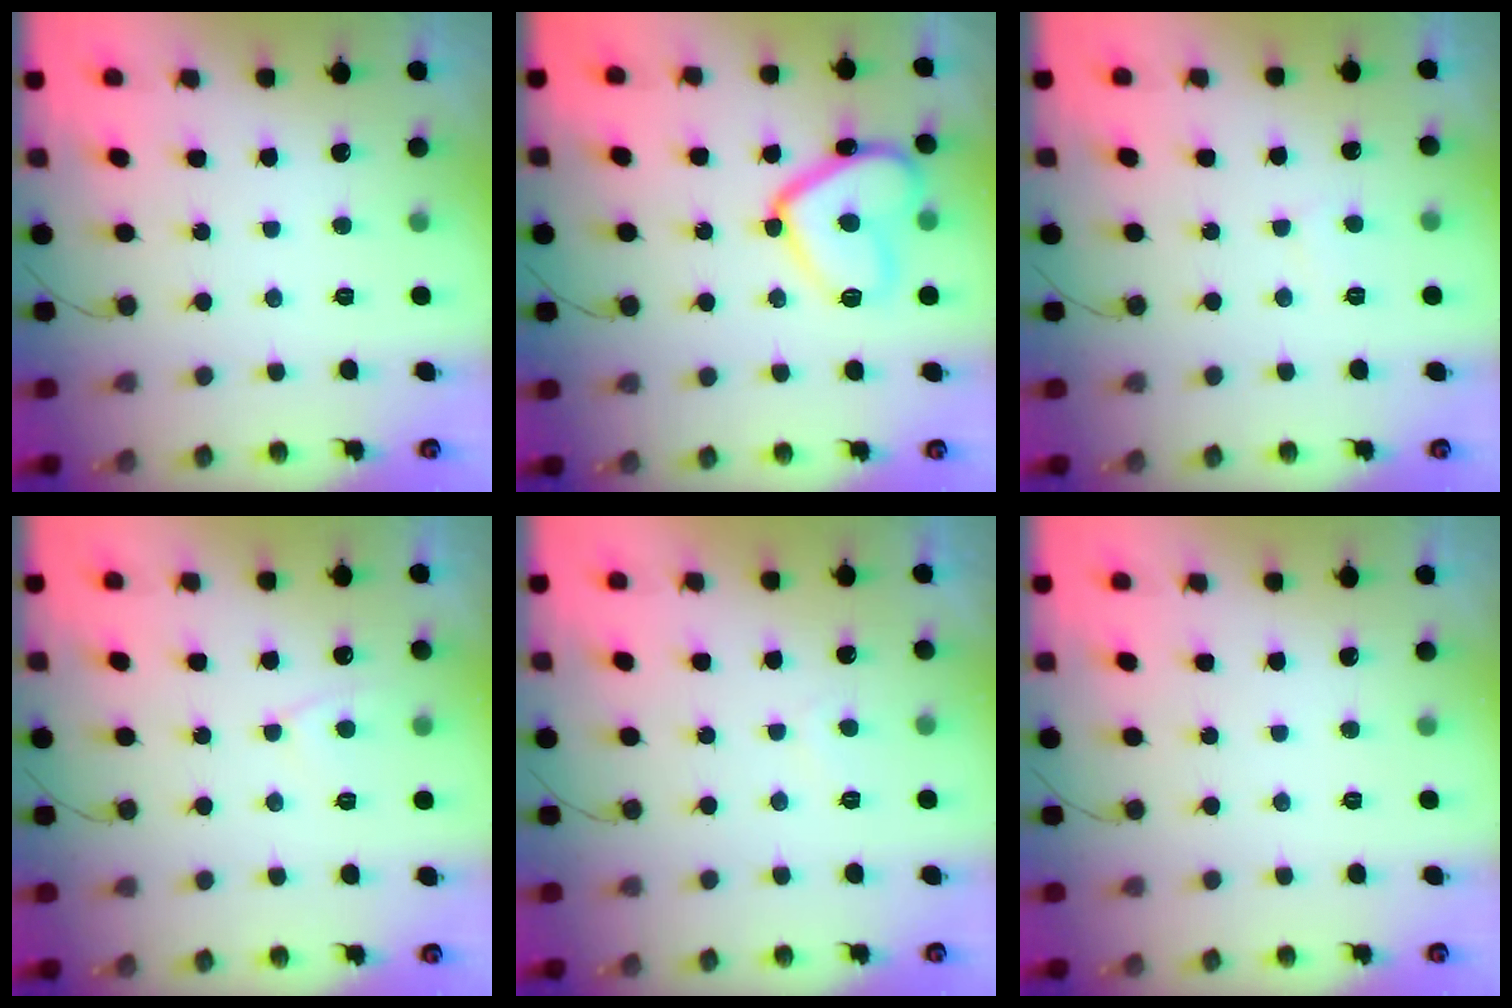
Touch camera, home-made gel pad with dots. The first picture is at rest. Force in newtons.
{"total": 14.7, "press": 14.7, "slide": 1.3}
{"total": 2.7, "press": 2.7, "slide": 0.3}
{"total": 4.4, "press": 4.4, "slide": 0.5}
{"total": 1.7, "press": 1.6, "slide": 0.5}
{"total": 0.0}